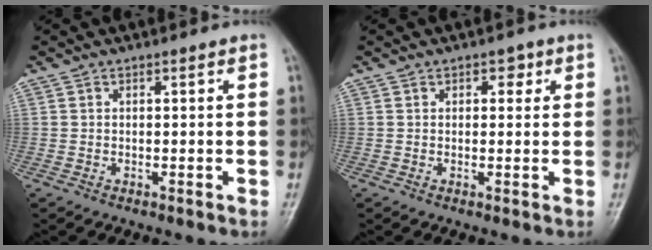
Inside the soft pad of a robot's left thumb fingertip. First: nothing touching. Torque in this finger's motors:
{"motor_torque": [-0.10, 0.13, -0.21, -0.06, -0.04]}